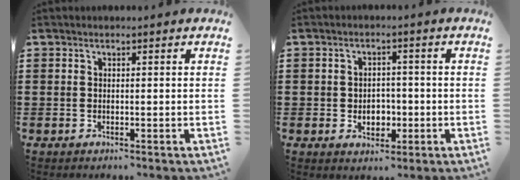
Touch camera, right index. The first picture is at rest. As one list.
[{"total": 3.4, "force": [-0.8, 2.7, 1.9], "torque": [-0.033, 0.002, -0.019]}]